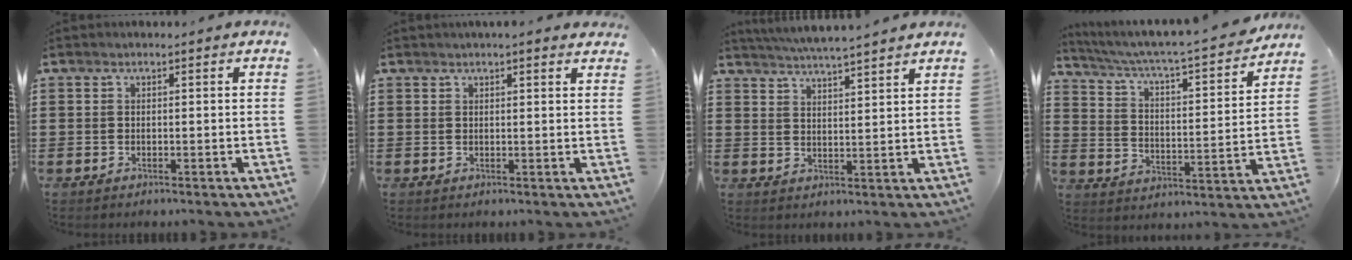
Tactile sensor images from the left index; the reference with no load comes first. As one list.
[{"total": 1.6, "force": [1.4, 0.0, 0.8], "torque": [-0.017, 0.001, 0.025]}, {"total": 4.2, "force": [4.1, -0.7, 0.8], "torque": [-0.030, -0.021, 0.072]}, {"total": 3.9, "force": [3.4, 0.1, 1.9], "torque": [-0.059, -0.035, 0.044]}]